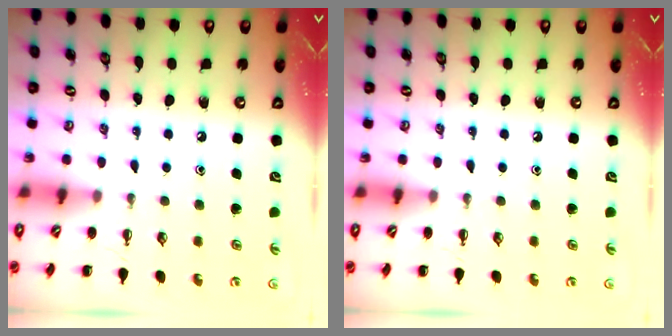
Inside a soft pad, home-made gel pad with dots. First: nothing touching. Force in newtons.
{"total": 0.0}